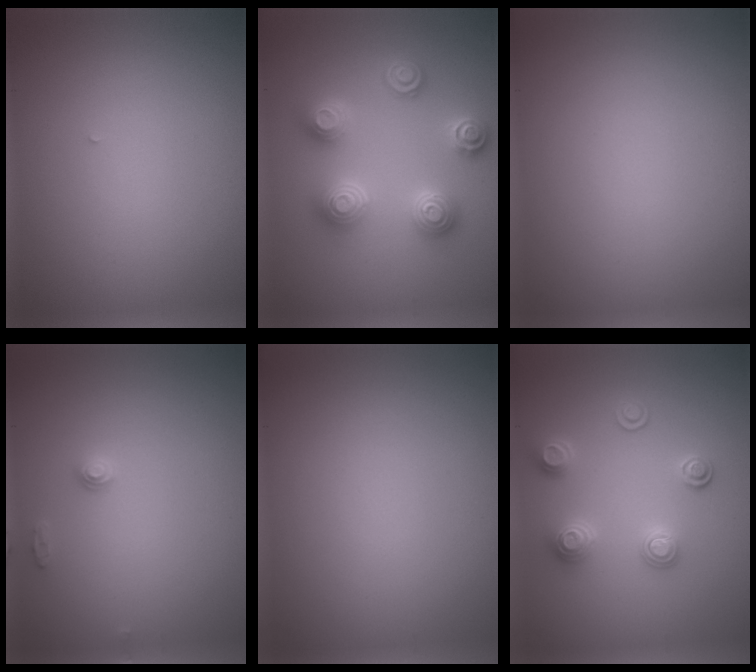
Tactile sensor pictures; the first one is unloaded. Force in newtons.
{"total": 4.8, "press": 4.7, "slide": 0.6}
{"total": 0.0}
{"total": 1.0, "press": 1.0, "slide": 0.1}
{"total": 0.0}
{"total": 2.9, "press": 2.8, "slide": 0.6}